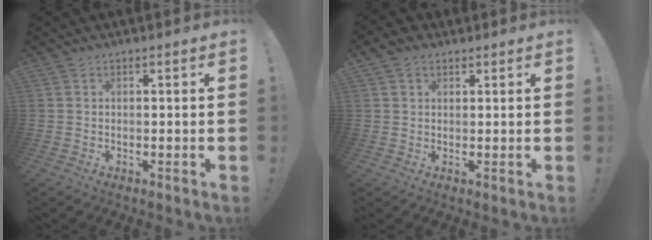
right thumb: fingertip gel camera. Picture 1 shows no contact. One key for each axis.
{"total": 3.4, "fx": 1.8, "fy": 2.5, "fz": 1.4, "tx": -0.017, "ty": -0.004, "tz": 0.035}